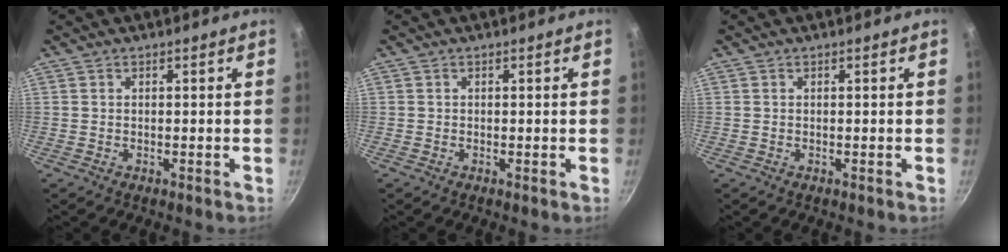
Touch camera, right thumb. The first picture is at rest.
{"total": 0.0}
{"total": 0.0}